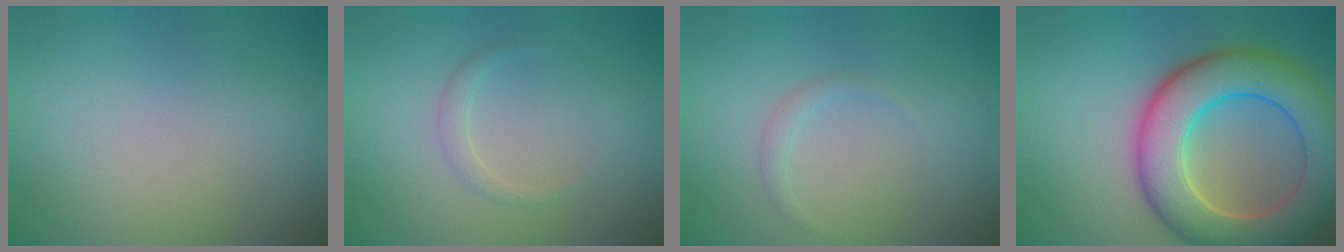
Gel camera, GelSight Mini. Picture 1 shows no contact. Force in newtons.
{"total": 1.0, "press": 1.0, "slide": 0.0}
{"total": 0.8, "press": 0.8, "slide": 0.1}
{"total": 9.9, "press": 9.8, "slide": 0.7}